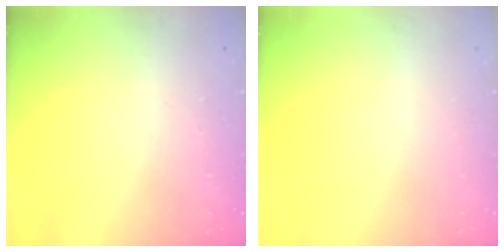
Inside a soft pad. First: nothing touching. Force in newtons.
{"total": 0.0}